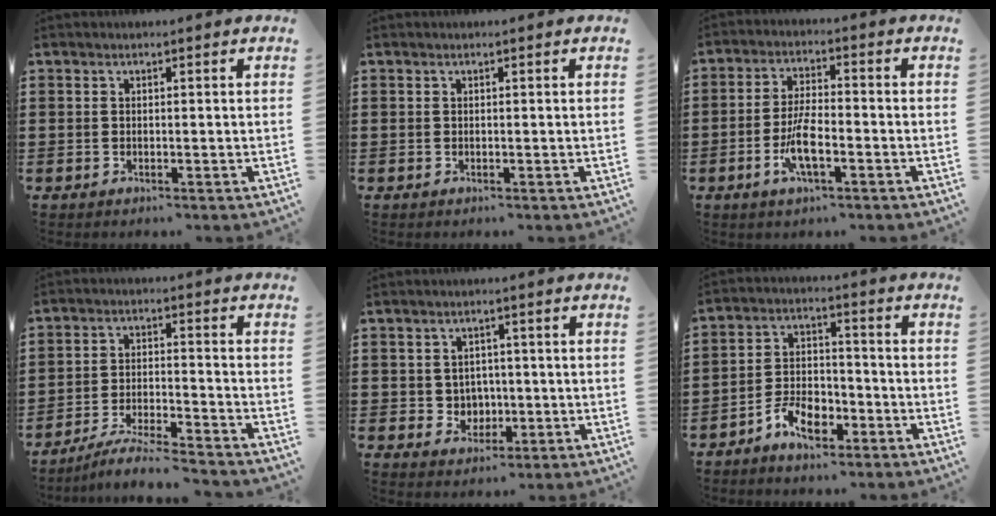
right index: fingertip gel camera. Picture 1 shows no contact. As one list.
[{"total": 0.0}, {"total": 6.7, "force": [-2.6, 2.0, 5.8], "torque": [-0.129, -0.009, -0.052]}, {"total": 5.6, "force": [-5.3, -0.4, 1.6], "torque": [-0.042, -0.013, -0.105]}, {"total": 3.2, "force": [0.2, 3.1, 0.7], "torque": [-0.028, 0.010, -0.001]}, {"total": 6.6, "force": [-4.3, 3.3, 3.7], "torque": [-0.080, 0.015, -0.084]}]